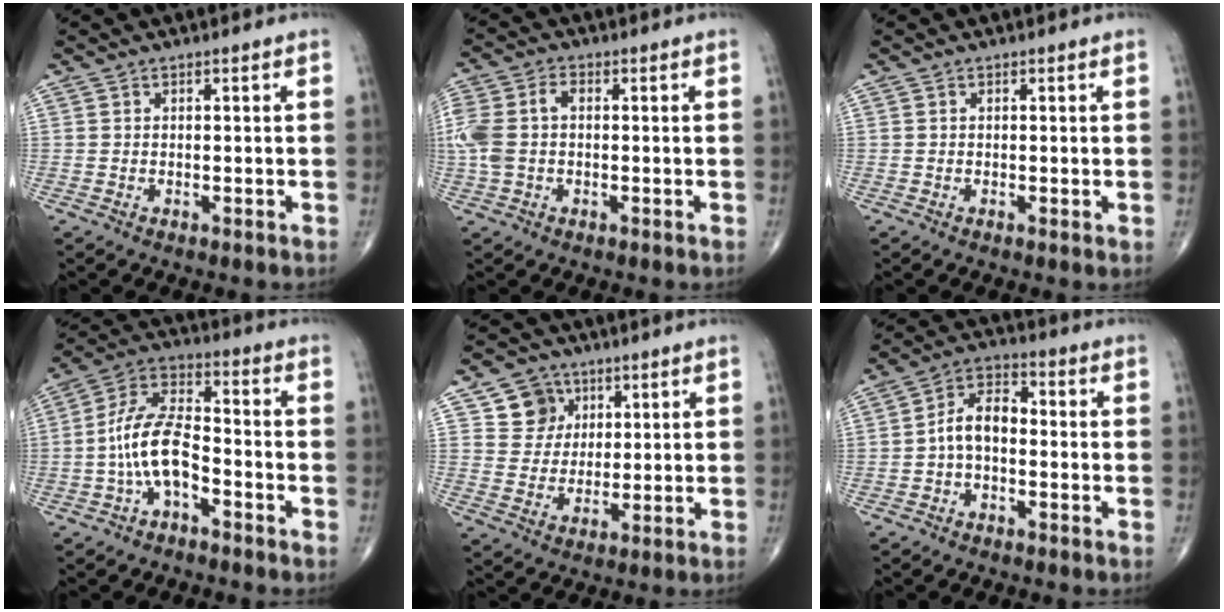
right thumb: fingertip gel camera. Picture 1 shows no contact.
{"total": 9.6, "force": [0.0, 6.2, 7.4], "torque": [-0.191, 0.028, 0.001]}
{"total": 0.5, "force": [0.0, 0.1, 0.5], "torque": [-0.011, -0.003, 0.002]}
{"total": 11.1, "force": [-3.4, 5.4, 9.0], "torque": [-0.175, 0.049, -0.071]}
{"total": 7.2, "force": [3.3, 6.3, 1.4], "torque": [0.009, -0.014, 0.059]}
{"total": 7.1, "force": [-1.1, 4.2, 5.6], "torque": [-0.091, 0.032, -0.032]}